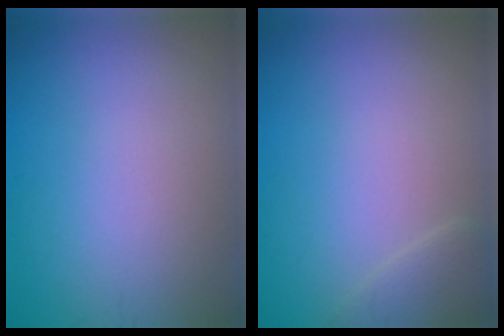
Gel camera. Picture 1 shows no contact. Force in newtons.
{"total": 1.4, "press": 1.4, "slide": 0.1}